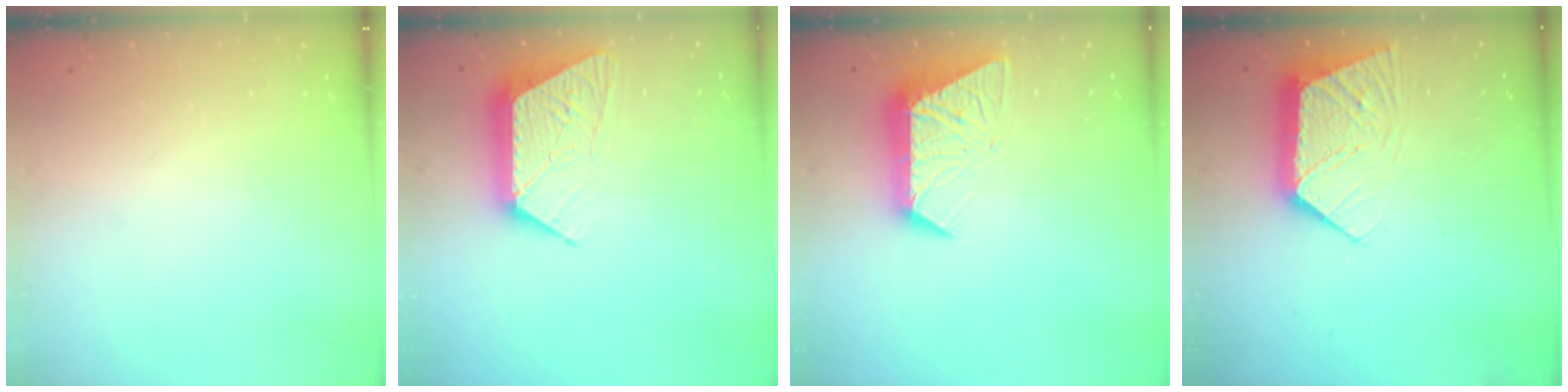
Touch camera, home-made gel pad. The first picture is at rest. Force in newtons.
{"total": 11.8, "press": 11.8, "slide": 0.8}
{"total": 11.4, "press": 11.3, "slide": 0.9}
{"total": 10.6, "press": 10.5, "slide": 0.5}